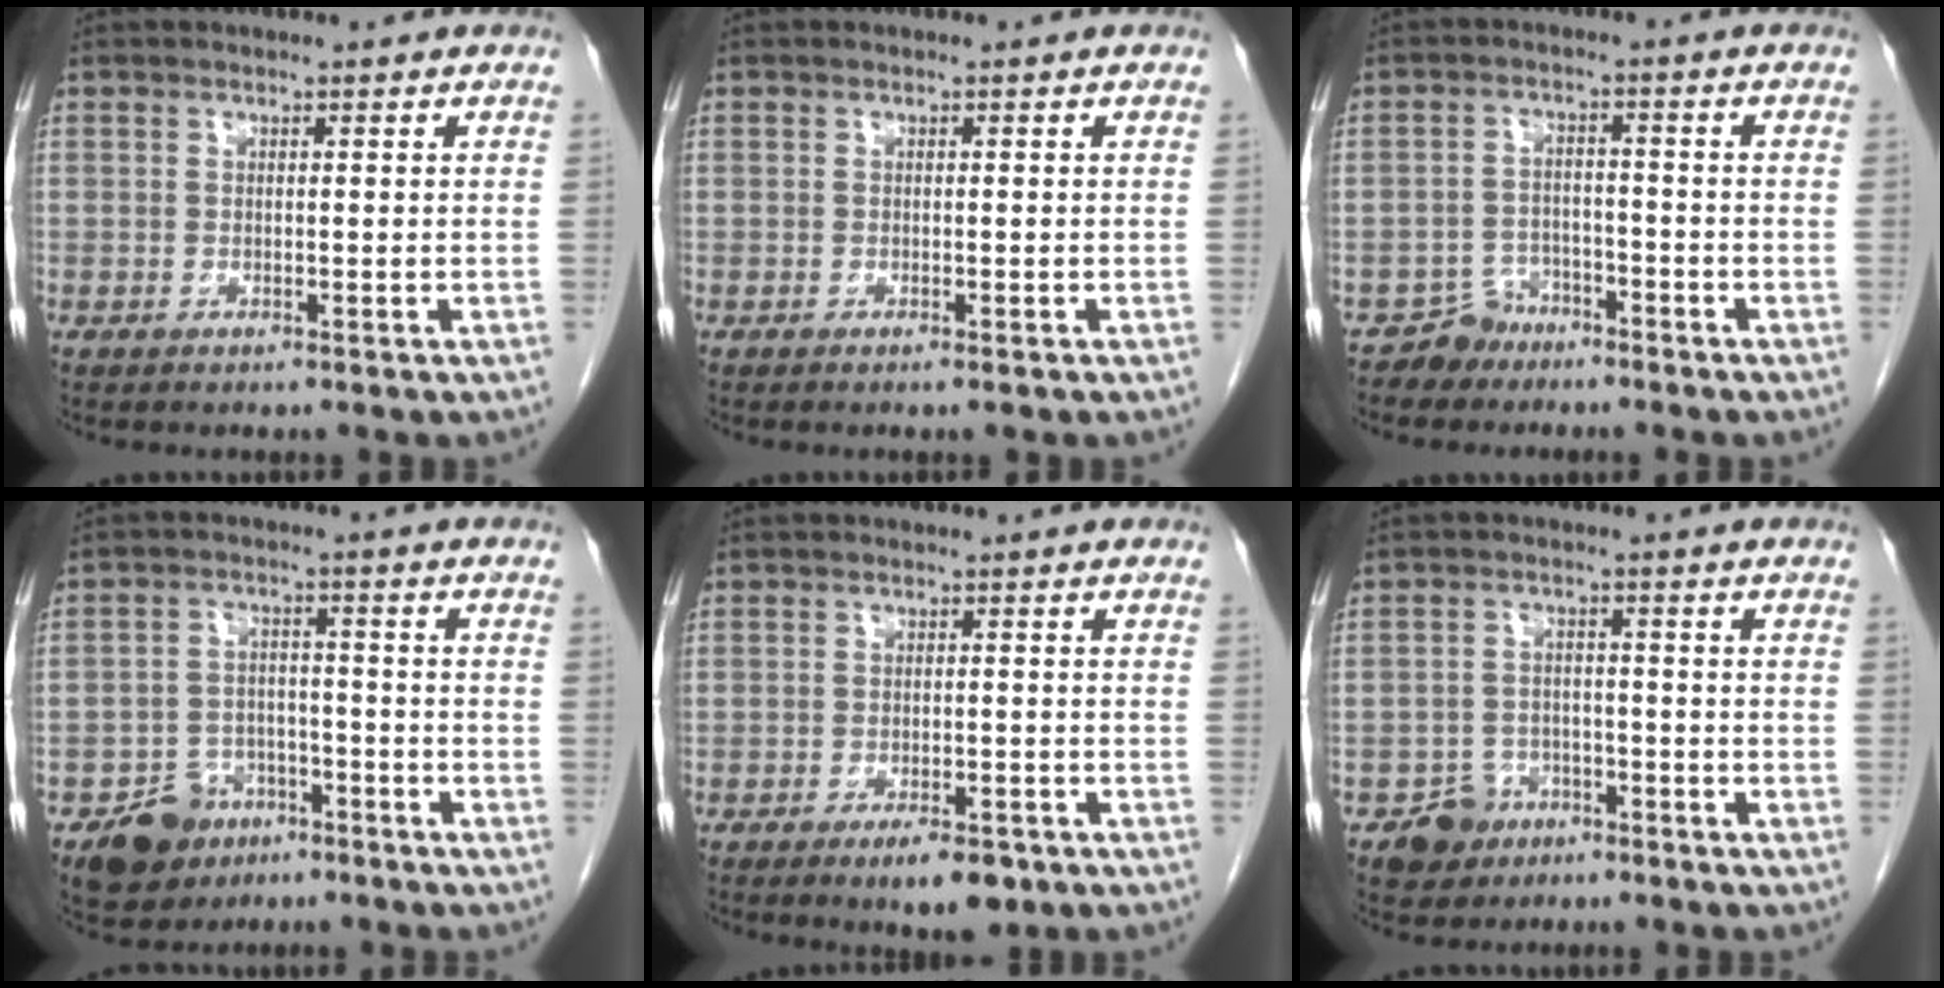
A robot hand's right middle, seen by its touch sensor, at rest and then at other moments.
{"total": 0.6, "force": [-0.4, 0.0, 0.4], "torque": [-0.013, -0.002, -0.003]}
{"total": 3.8, "force": [-3.0, 2.3, -0.4], "torque": [0.008, 0.009, -0.053]}
{"total": 7.1, "force": [-4.6, 5.0, 2.0], "torque": [-0.038, 0.008, -0.071]}
{"total": 5.0, "force": [-3.2, 1.7, 3.4], "torque": [-0.051, -0.003, -0.040]}
{"total": 4.5, "force": [-2.8, 3.5, 0.4], "torque": [-0.002, 0.013, -0.042]}